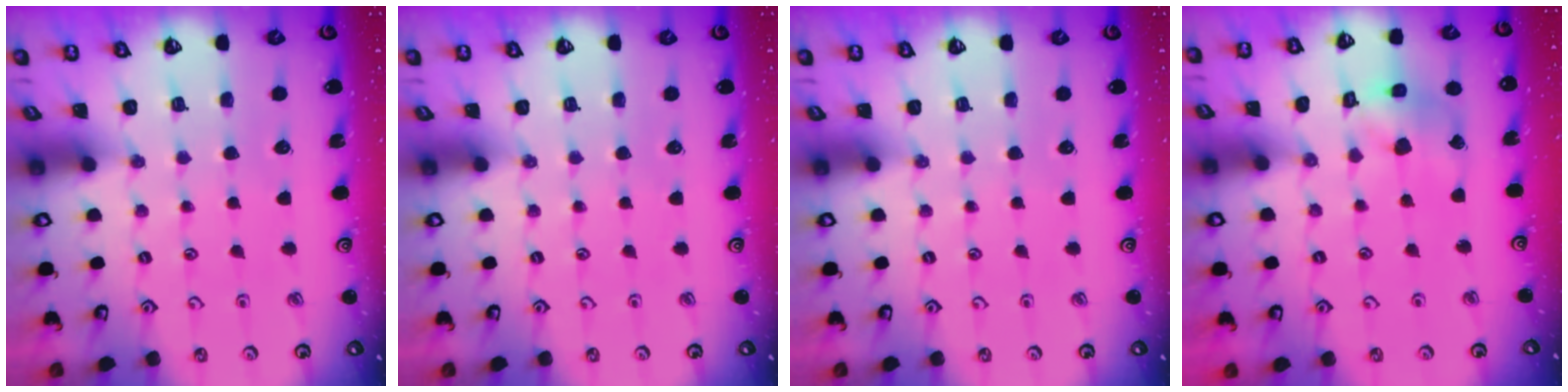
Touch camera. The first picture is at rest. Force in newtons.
{"total": 0.0}
{"total": 0.0}
{"total": 10.8, "press": 10.7, "slide": 1.4}